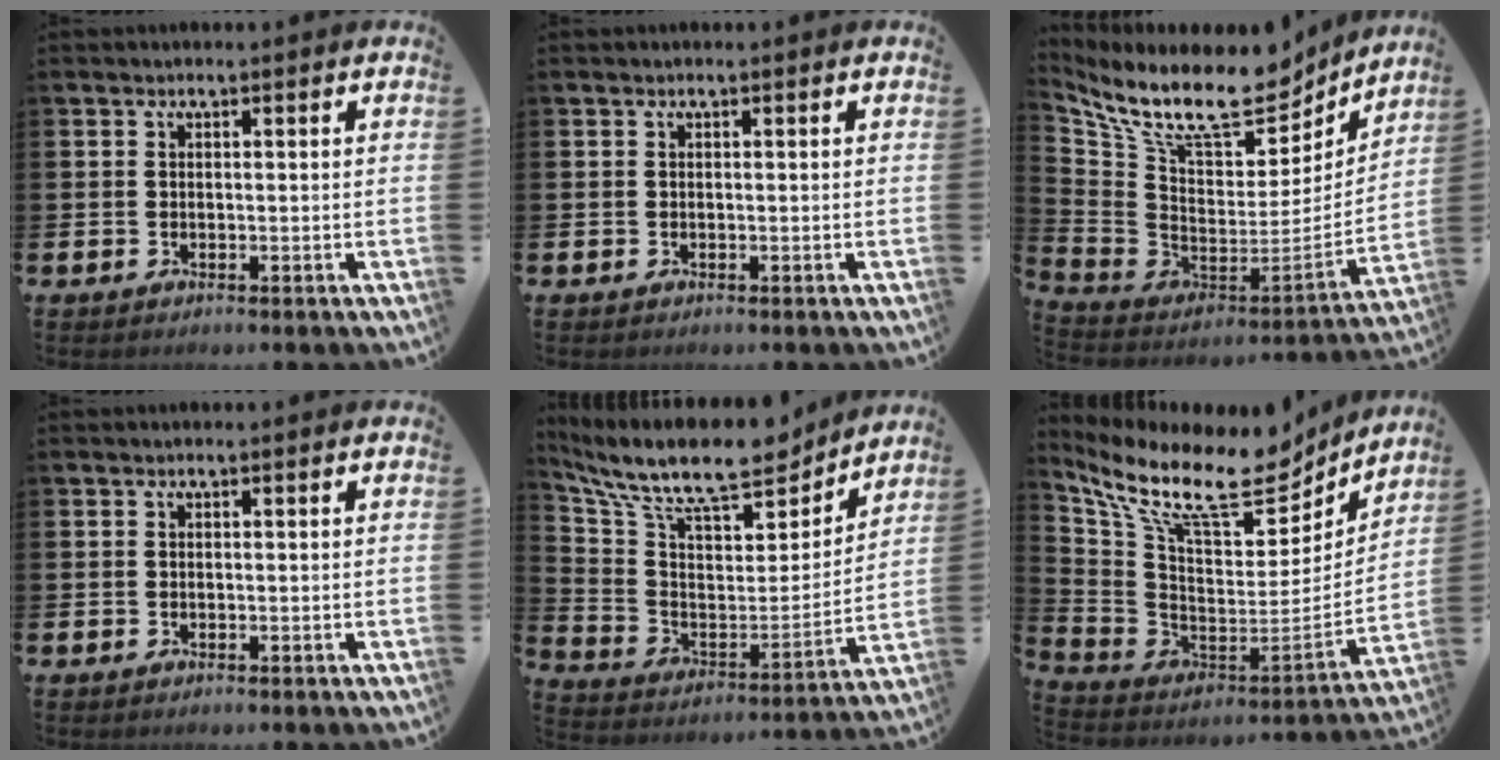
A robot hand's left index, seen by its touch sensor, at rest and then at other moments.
{"total": 0.0}
{"total": 11.5, "force": [8.6, 4.8, 6.0], "torque": [-0.143, -0.059, 0.151]}
{"total": 0.0}
{"total": 12.5, "force": [10.9, 3.5, 5.1], "torque": [-0.137, -0.073, 0.186]}
{"total": 12.6, "force": [9.2, 4.7, 7.3], "torque": [-0.159, -0.070, 0.156]}